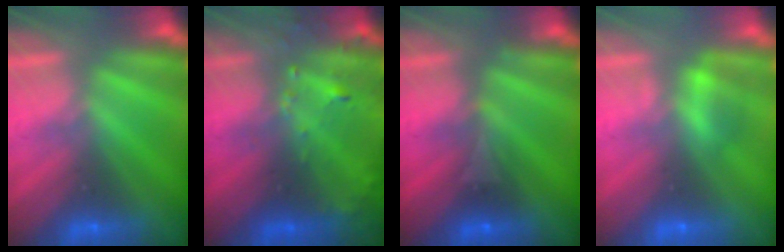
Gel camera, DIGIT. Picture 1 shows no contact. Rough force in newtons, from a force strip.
{"total": 8.8}
{"total": 2.9}
{"total": 2.2}